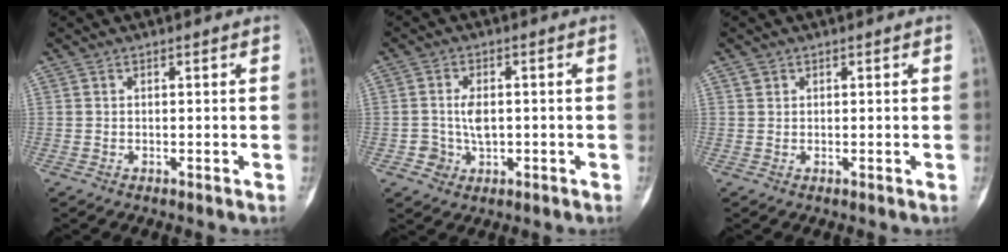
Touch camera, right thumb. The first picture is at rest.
{"total": 4.4, "force": [-0.5, 3.2, 2.9], "torque": [-0.033, 0.003, -0.004]}
{"total": 0.9, "force": [0.5, 0.7, 0.2], "torque": [0.006, 0.000, 0.008]}